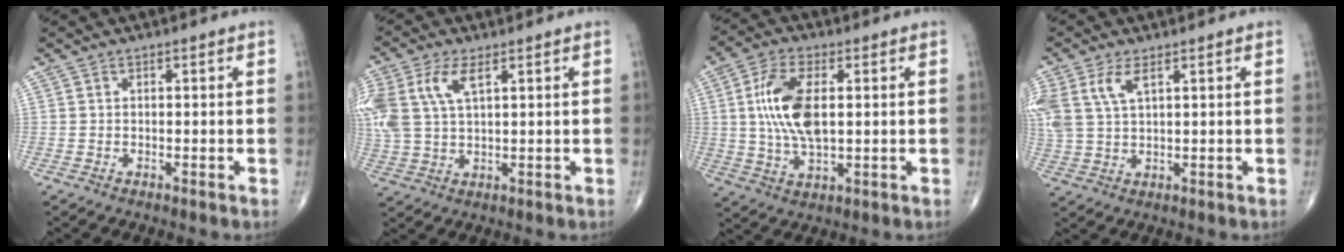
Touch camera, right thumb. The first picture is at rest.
{"total": 11.3, "force": [4.1, 5.6, 8.9], "torque": [-0.223, 0.006, 0.085]}
{"total": 11.9, "force": [1.6, 5.6, 10.3], "torque": [-0.208, -0.002, 0.031]}
{"total": 8.0, "force": [3.5, 3.7, 6.2], "torque": [-0.155, 0.004, 0.079]}